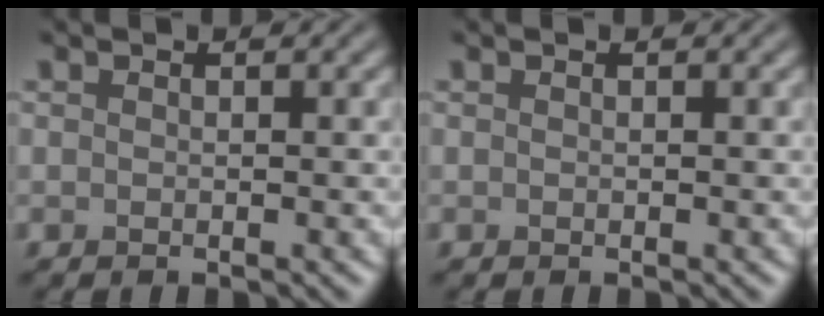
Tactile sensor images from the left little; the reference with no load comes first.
{"total": 0.0}